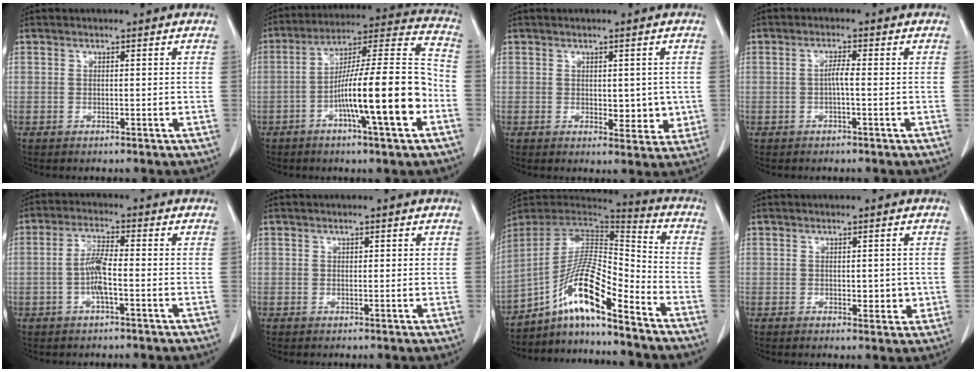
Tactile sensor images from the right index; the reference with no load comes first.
{"total": 17.9, "force": [-5.7, 1.2, 17.0], "torque": [-0.278, 0.009, -0.092]}
{"total": 4.5, "force": [0.0, 2.5, 3.7], "torque": [-0.036, -0.008, 0.007]}
{"total": 1.9, "force": [-0.3, 0.1, 1.8], "torque": [-0.034, 0.003, -0.006]}
{"total": 4.8, "force": [-1.1, 0.8, 4.7], "torque": [-0.098, 0.005, -0.024]}
{"total": 0.9, "force": [0.4, 0.5, 0.7], "torque": [-0.007, 0.000, 0.005]}
{"total": 14.0, "force": [-9.3, 1.2, 10.3], "torque": [-0.186, 0.016, -0.167]}
{"total": 3.0, "force": [-0.1, 1.8, 2.4], "torque": [-0.024, -0.003, 0.005]}